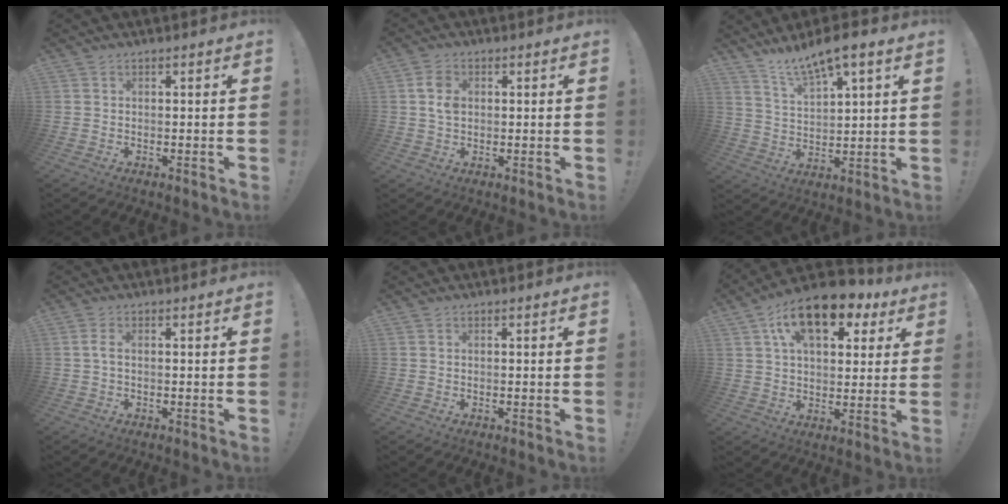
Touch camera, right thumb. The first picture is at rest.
{"total": 6.0, "force": [1.0, 4.3, 4.0], "torque": [-0.076, 0.004, 0.016]}
{"total": 9.4, "force": [7.8, 1.5, 5.0], "torque": [-0.084, -0.048, 0.135]}
{"total": 1.9, "force": [0.1, 0.6, 1.8], "torque": [-0.039, 0.006, 0.002]}
{"total": 0.0}
{"total": 16.5, "force": [8.3, 8.8, 11.2], "torque": [-0.174, -0.033, 0.146]}